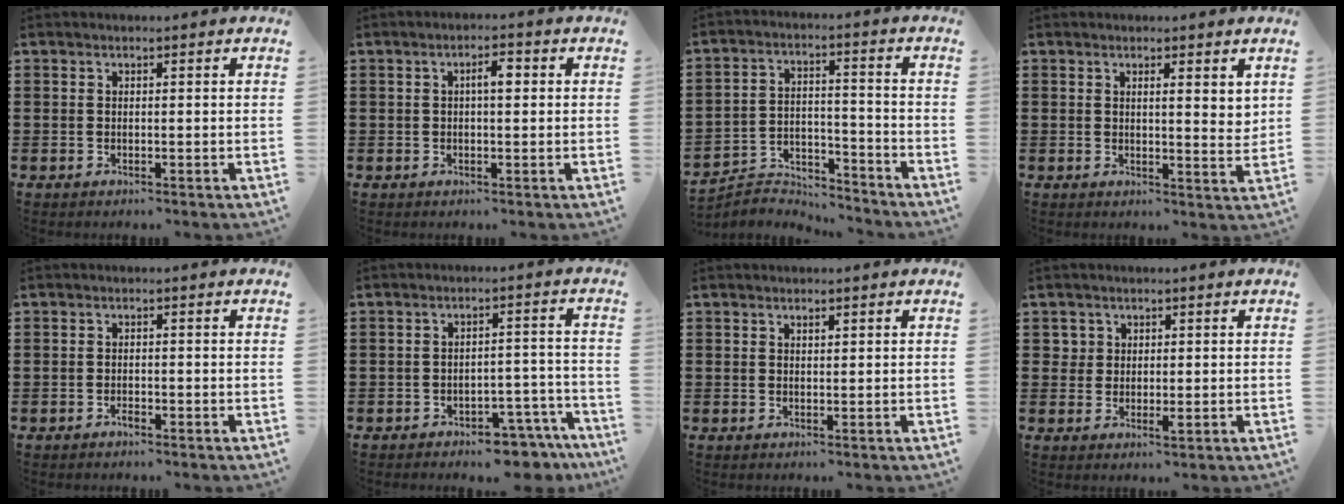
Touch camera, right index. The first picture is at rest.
{"total": 2.9, "force": [0.3, 0.9, 2.7], "torque": [-0.045, 0.003, 0.001]}
{"total": 5.0, "force": [-4.9, 0.9, 0.2], "torque": [-0.015, 0.012, -0.103]}
{"total": 2.3, "force": [1.5, 0.5, 1.7], "torque": [-0.029, 0.001, 0.024]}
{"total": 1.0, "force": [-0.8, 0.3, 0.5], "torque": [-0.013, -0.003, -0.016]}
{"total": 4.4, "force": [-4.0, 0.9, 1.5], "torque": [-0.025, 0.010, -0.078]}
{"total": 0.7, "force": [0.6, 0.3, 0.3], "torque": [-0.006, 0.002, 0.011]}
{"total": 2.0, "force": [0.6, 1.6, 1.0], "torque": [-0.024, 0.006, 0.011]}